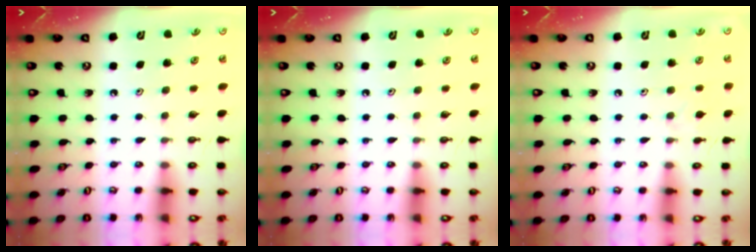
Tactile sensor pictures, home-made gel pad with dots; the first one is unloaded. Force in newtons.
{"total": 0.0}
{"total": 5.2, "press": 5.1, "slide": 0.8}